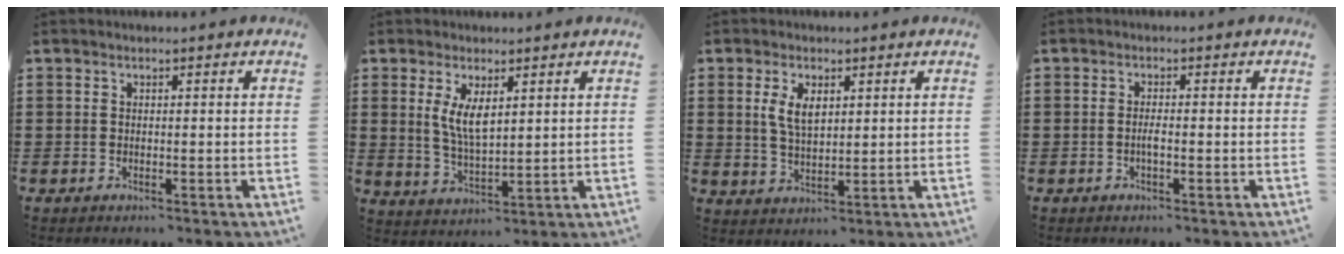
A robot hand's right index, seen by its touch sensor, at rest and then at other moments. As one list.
[{"total": 5.2, "force": [1.7, 2.0, 4.4], "torque": [-0.092, 0.001, 0.031]}, {"total": 4.5, "force": [1.5, 2.2, 3.7], "torque": [-0.070, 0.002, 0.025]}, {"total": 1.7, "force": [-0.5, 0.2, 1.6], "torque": [-0.039, -0.002, -0.013]}]